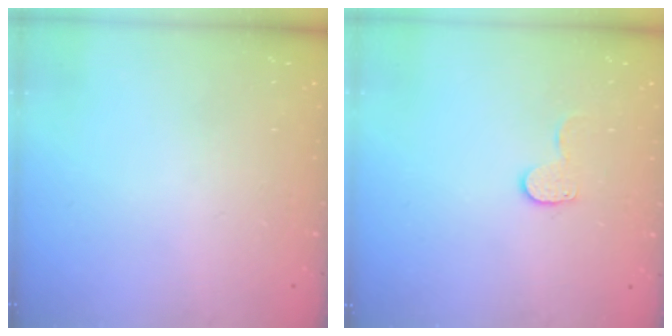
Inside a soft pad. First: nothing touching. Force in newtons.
{"total": 6.8, "press": 6.7, "slide": 0.6}